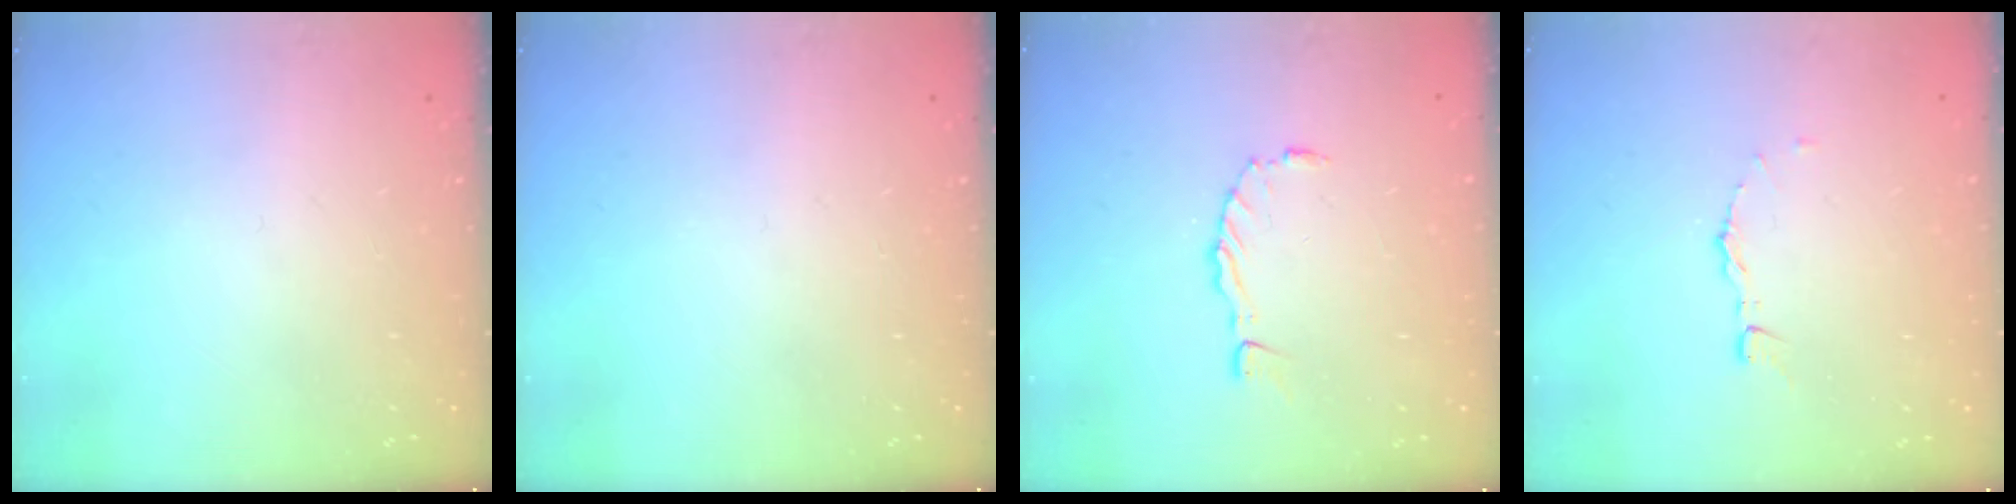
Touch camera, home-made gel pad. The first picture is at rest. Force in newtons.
{"total": 0.0}
{"total": 0.0}
{"total": 4.7, "press": 4.7, "slide": 0.5}